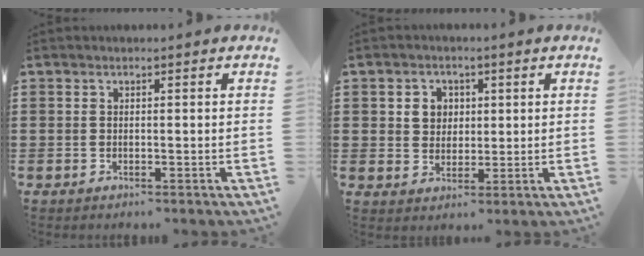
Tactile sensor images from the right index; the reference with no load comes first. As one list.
[{"total": 3.4, "force": [0.9, 2.8, 1.6], "torque": [-0.041, 0.012, 0.015]}]